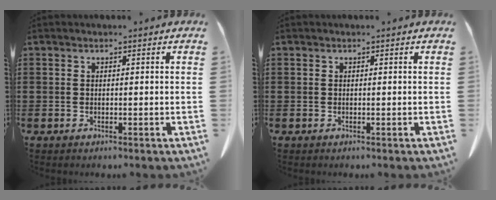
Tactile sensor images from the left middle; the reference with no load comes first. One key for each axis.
{"total": 0.0}